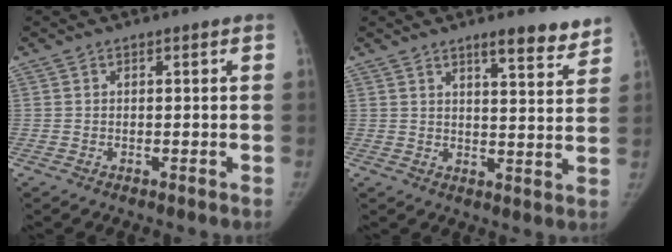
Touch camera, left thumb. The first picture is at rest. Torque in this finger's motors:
{"motor_torque": [0.77, 0.37, 0.51, -0.71, 0.11]}